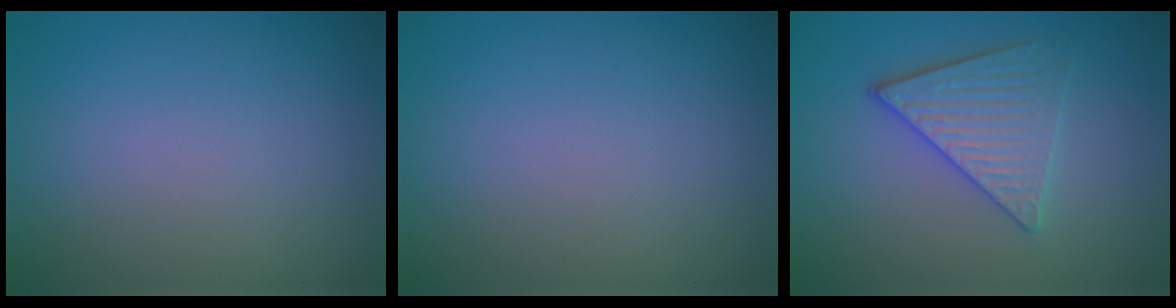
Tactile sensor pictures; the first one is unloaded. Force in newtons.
{"total": 0.0}
{"total": 3.9, "press": 3.5, "slide": 1.7}